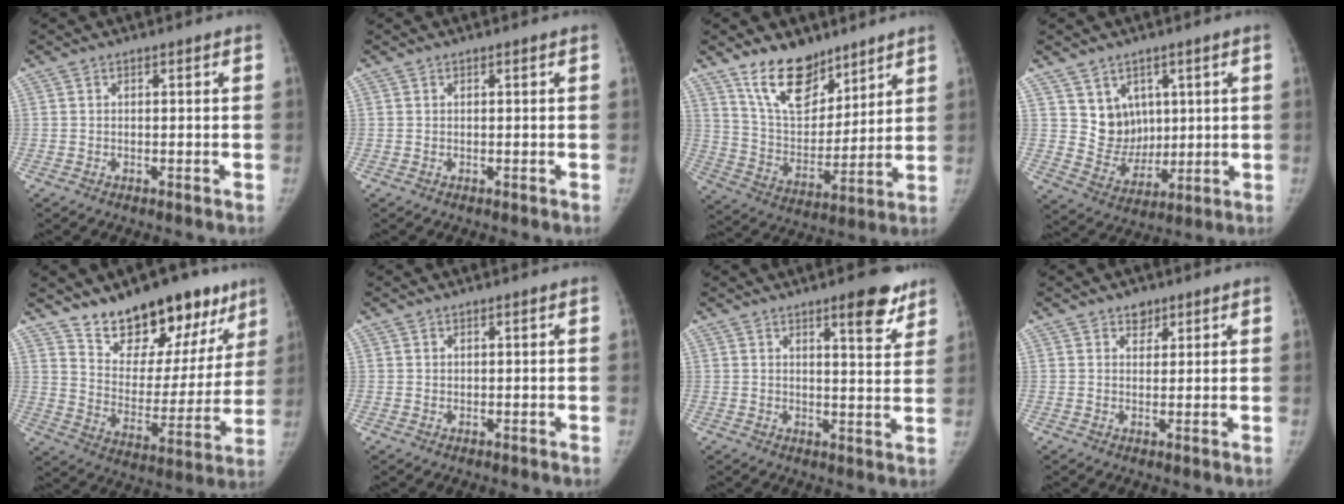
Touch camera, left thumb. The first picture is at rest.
{"total": 0.0}
{"total": 14.8, "force": [10.5, 7.6, 7.1], "torque": [-0.081, -0.072, 0.199]}
{"total": 8.5, "force": [3.5, 7.1, 3.0], "torque": [-0.014, -0.027, 0.080]}
{"total": 22.1, "force": [15.8, 10.9, 11.1], "torque": [-0.108, -0.086, 0.245]}
{"total": 0.6, "force": [0.4, 0.4, 0.0], "torque": [0.006, -0.002, 0.005]}
{"total": 8.3, "force": [5.5, 2.3, 5.8], "torque": [-0.055, -0.032, 0.073]}
{"total": 2.8, "force": [1.9, 1.9, 0.9], "torque": [0.005, -0.011, 0.028]}